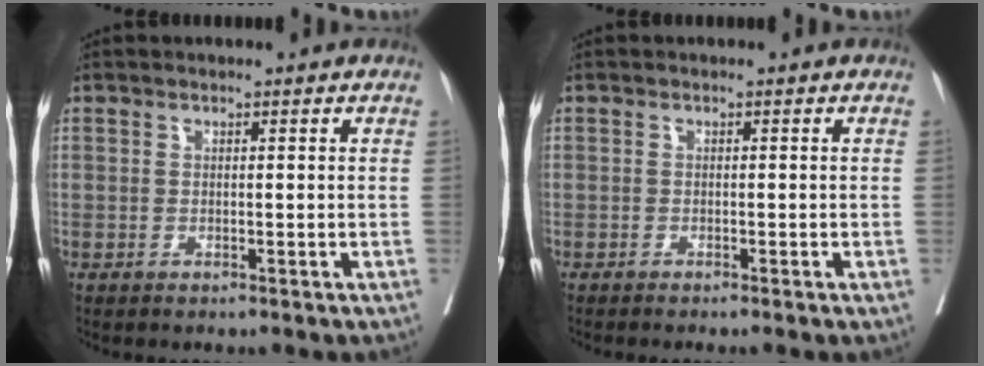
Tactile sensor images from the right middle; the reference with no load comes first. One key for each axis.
{"total": 1.7, "fx": -1.4, "fy": -0.1, "fz": 1.0, "tx": -0.012, "ty": 0.000, "tz": -0.019}